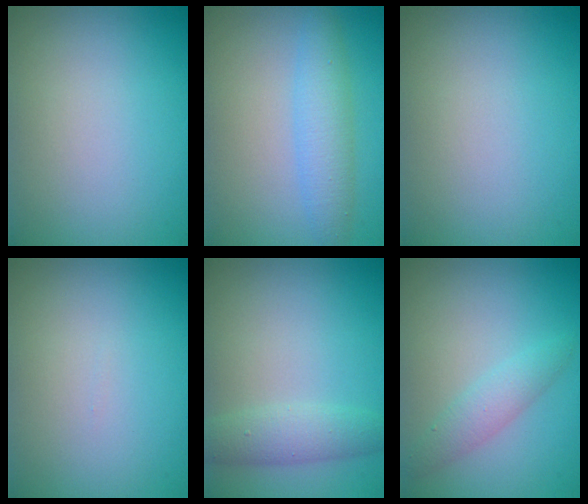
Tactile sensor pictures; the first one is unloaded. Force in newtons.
{"total": 3.3, "press": 3.3, "slide": 0.1}
{"total": 0.0}
{"total": 0.0}
{"total": 2.8, "press": 2.8, "slide": 0.0}
{"total": 2.1, "press": 2.1, "slide": 0.1}